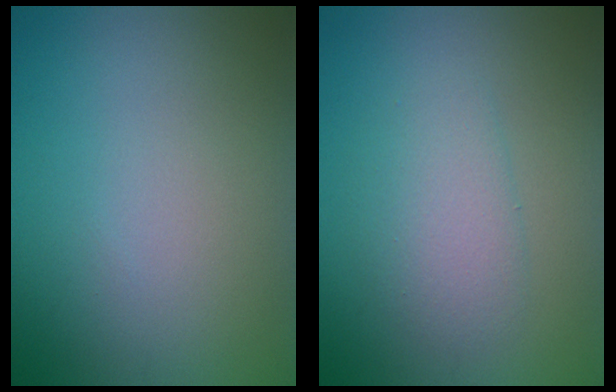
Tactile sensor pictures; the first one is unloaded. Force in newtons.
{"total": 2.6, "press": 2.6, "slide": 0.2}